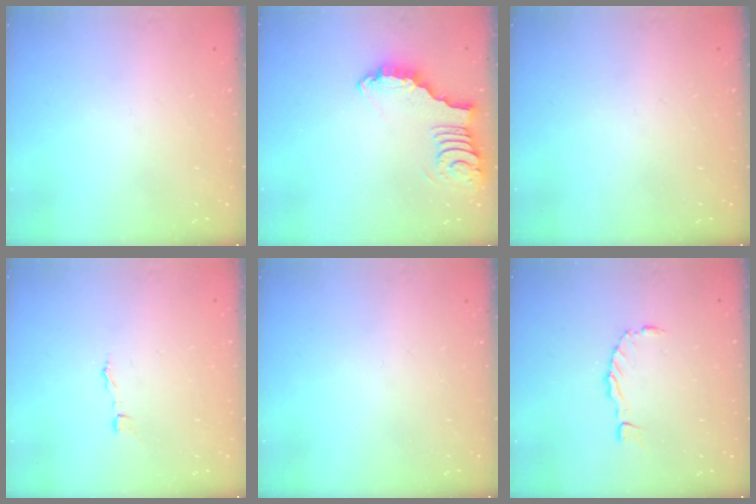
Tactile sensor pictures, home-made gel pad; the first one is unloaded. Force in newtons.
{"total": 3.8, "press": 3.8, "slide": 0.3}
{"total": 0.0}
{"total": 1.9, "press": 1.9, "slide": 0.1}
{"total": 0.0}
{"total": 0.0}